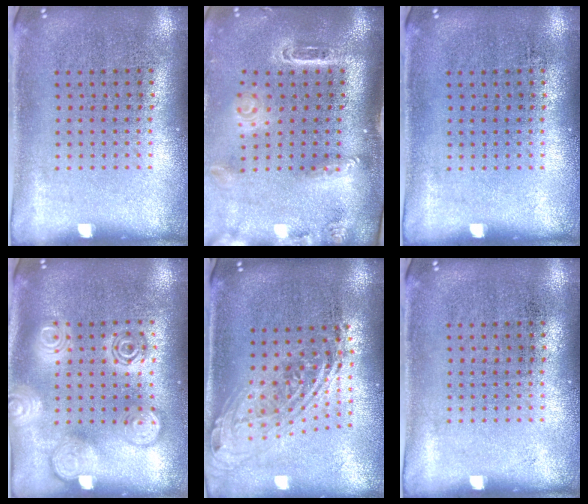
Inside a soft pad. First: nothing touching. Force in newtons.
{"total": 2.9, "press": 2.1, "slide": 2.0}
{"total": 0.0}
{"total": 2.8, "press": 2.8, "slide": 0.5}
{"total": 2.1, "press": 1.6, "slide": 1.4}
{"total": 0.0}